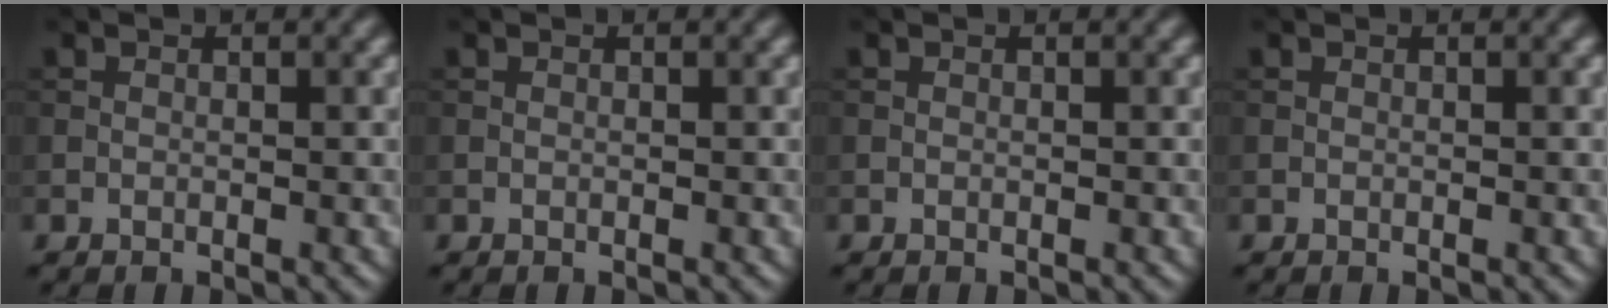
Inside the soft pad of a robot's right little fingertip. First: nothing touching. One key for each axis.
{"total": 0.0}
{"total": 0.0}
{"total": 0.0}